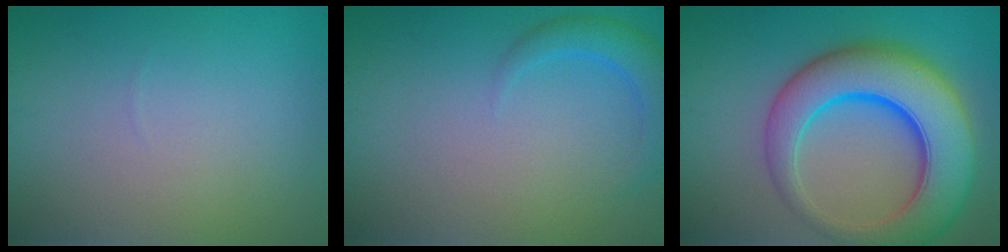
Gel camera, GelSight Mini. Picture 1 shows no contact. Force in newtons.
{"total": 2.8, "press": 2.8, "slide": 0.2}
{"total": 11.2, "press": 11.1, "slide": 0.5}